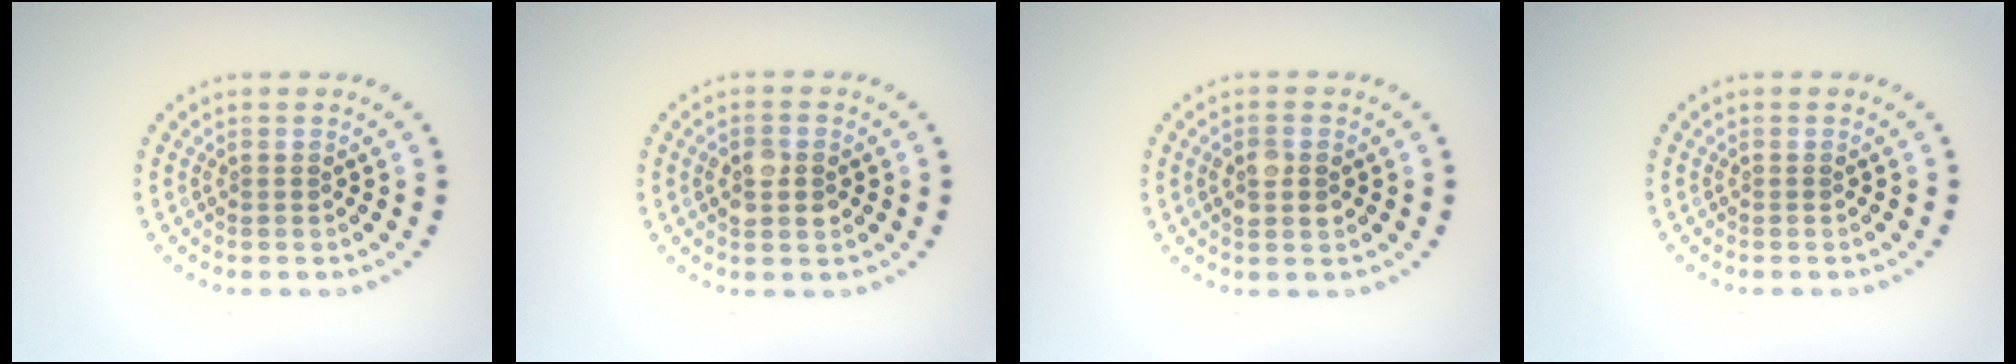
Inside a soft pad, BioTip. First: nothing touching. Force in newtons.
{"total": 2.8, "press": 2.8, "slide": 0.2}
{"total": 2.0, "press": 2.0, "slide": 0.2}
{"total": 0.0}